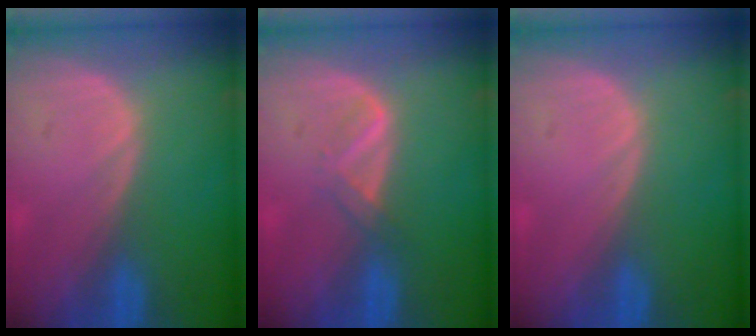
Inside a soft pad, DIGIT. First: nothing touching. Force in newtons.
{"total": 2.1, "press": 2.1, "slide": 0.2}
{"total": 0.0}